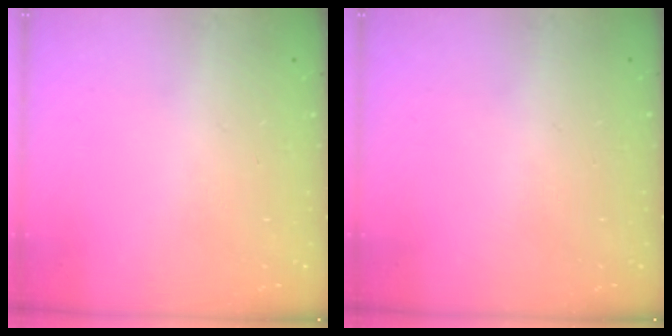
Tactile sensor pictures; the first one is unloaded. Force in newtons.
{"total": 0.0}